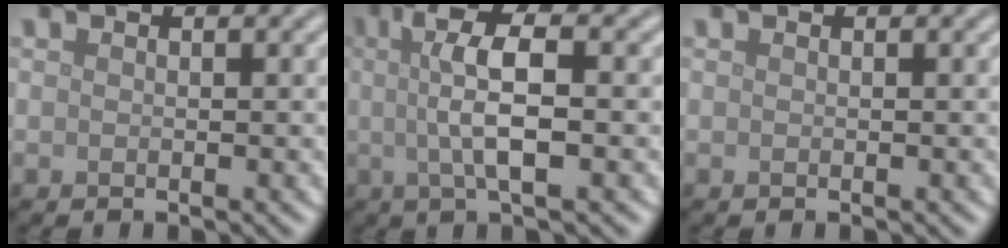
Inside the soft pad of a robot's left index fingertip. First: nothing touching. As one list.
[{"total": 5.8, "force": [0.5, 1.6, 5.6], "torque": [-0.098, 0.007, 0.005]}, {"total": 0.0}]